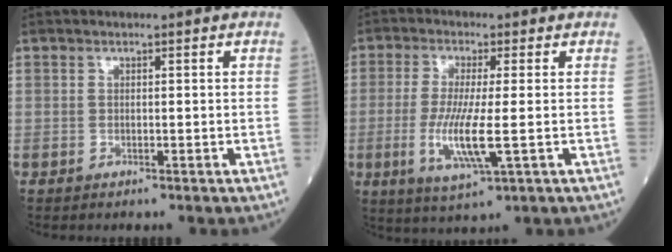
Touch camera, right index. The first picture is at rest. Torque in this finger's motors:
{"motor_torque": [0.31, -0.12, 0.24, 0.15]}